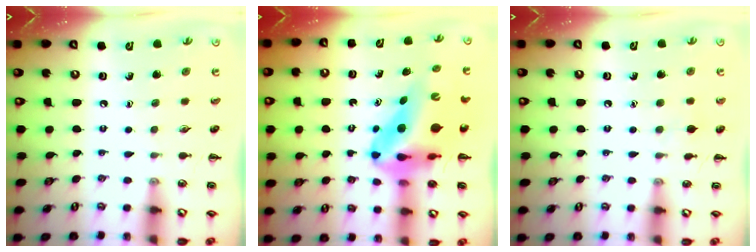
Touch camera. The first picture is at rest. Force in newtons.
{"total": 14.8, "press": 14.1, "slide": 4.5}
{"total": 5.0, "press": 4.7, "slide": 1.7}